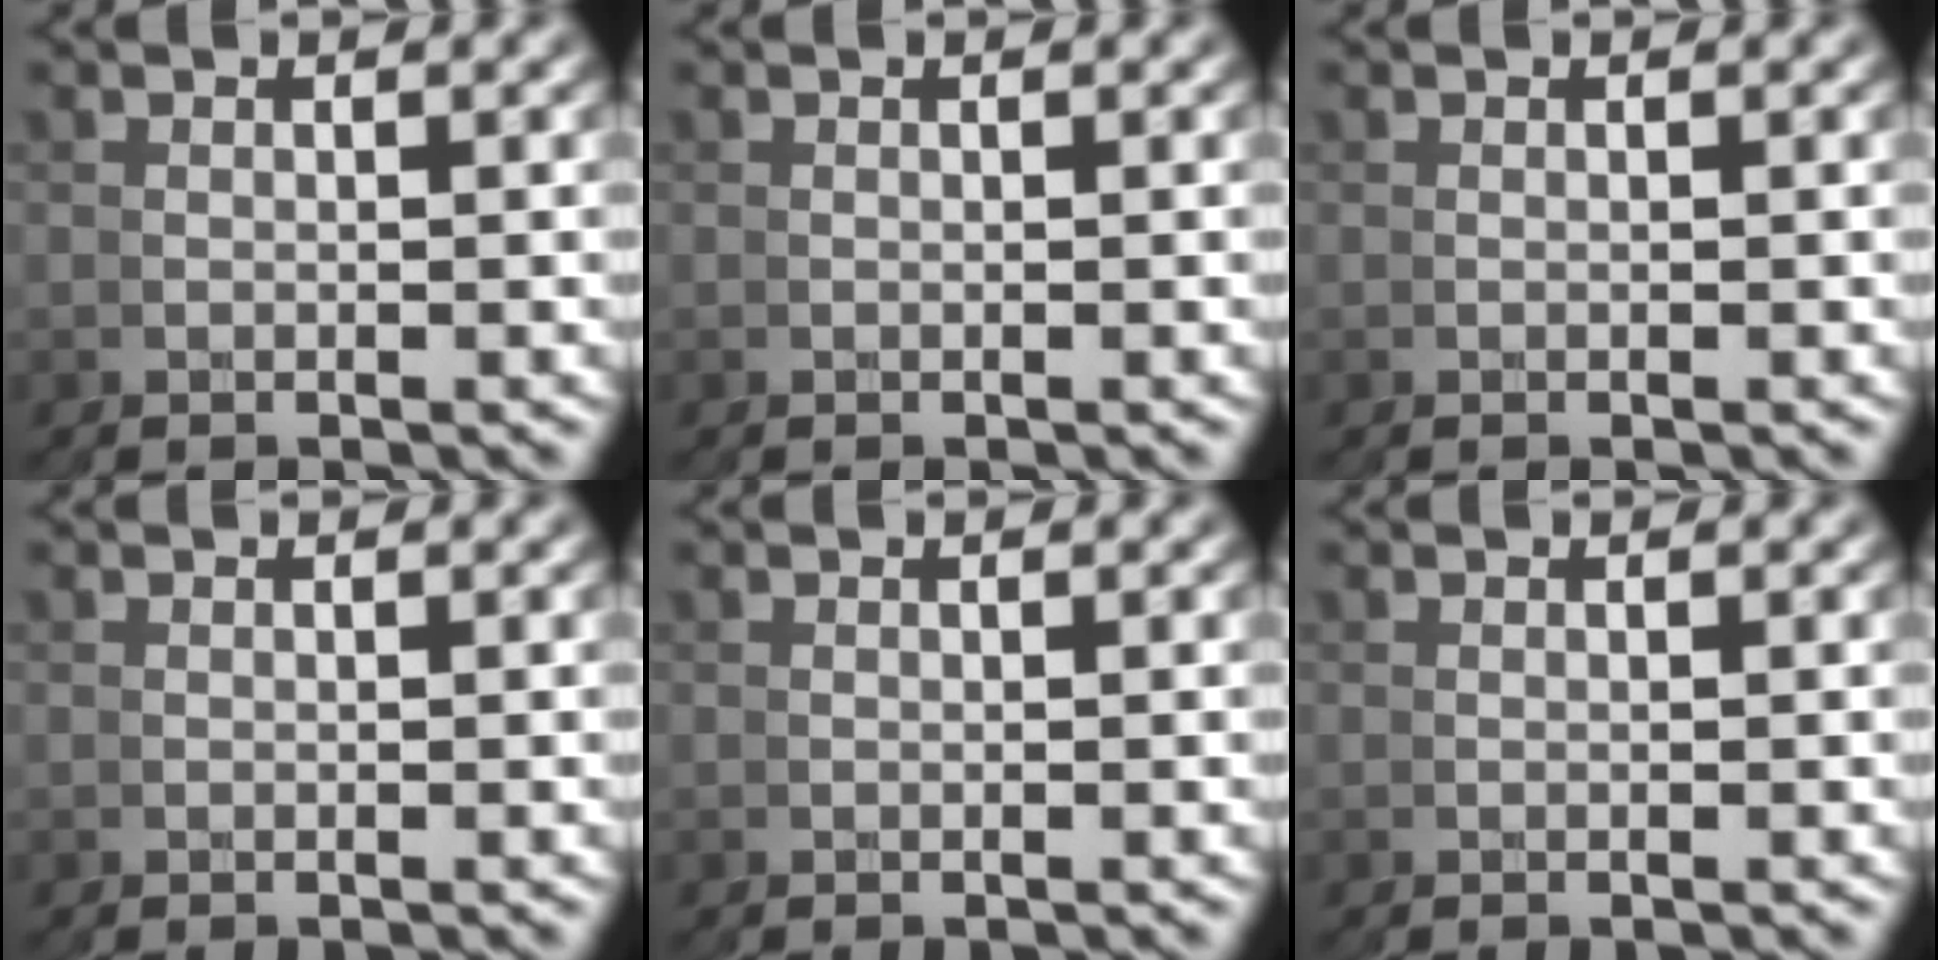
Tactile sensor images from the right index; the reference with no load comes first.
{"total": 0.0}
{"total": 0.0}
{"total": 0.0}
{"total": 0.0}
{"total": 0.0}